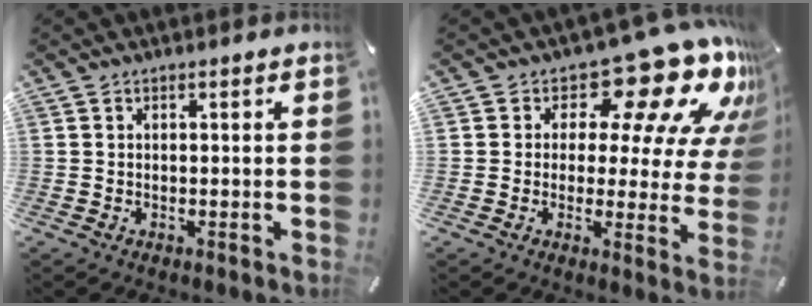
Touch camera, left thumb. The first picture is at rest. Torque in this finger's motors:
{"motor_torque": [1.42, 1.35, 0.58, 0.16, 0.00]}